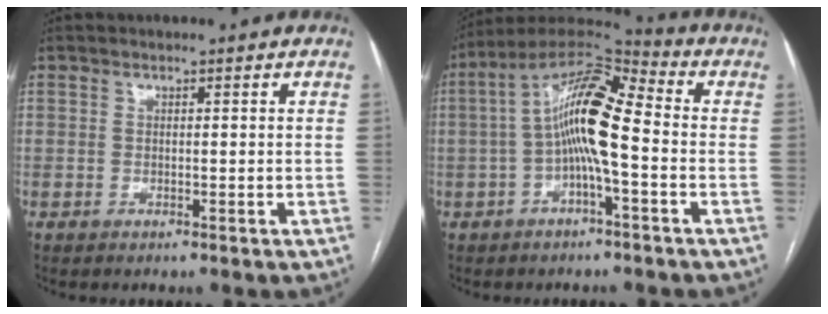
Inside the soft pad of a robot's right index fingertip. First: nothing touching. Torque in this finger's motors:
{"motor_torque": [2.13, 0.00, 0.46, 0.20]}